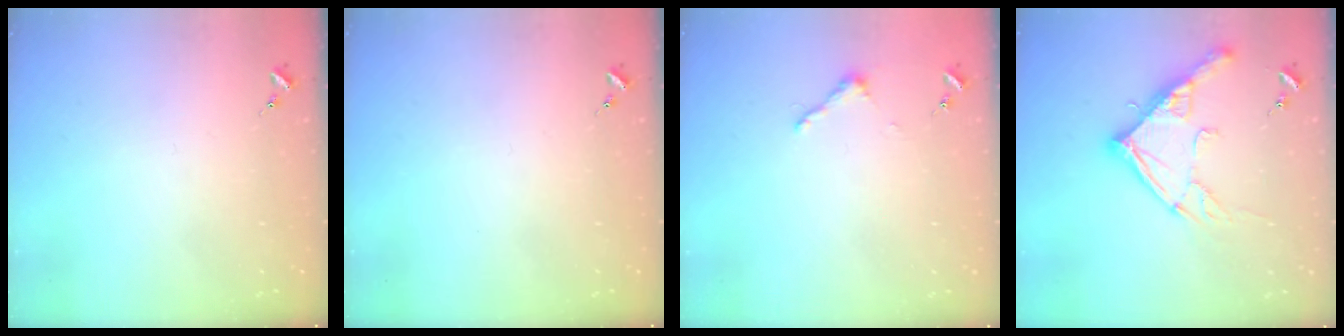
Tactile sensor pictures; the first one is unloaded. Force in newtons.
{"total": 0.0}
{"total": 3.4, "press": 3.4, "slide": 0.3}
{"total": 16.2, "press": 16.1, "slide": 1.7}